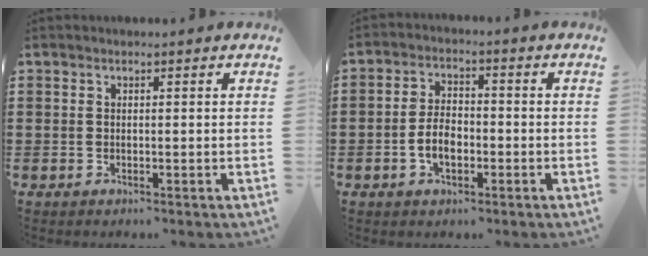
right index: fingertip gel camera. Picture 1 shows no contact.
{"total": 4.8, "force": [-1.6, 2.5, 3.8], "torque": [-0.091, -0.004, -0.034]}